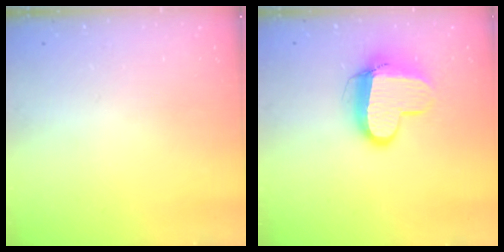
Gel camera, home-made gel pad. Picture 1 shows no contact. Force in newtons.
{"total": 11.2, "press": 11.2, "slide": 0.9}